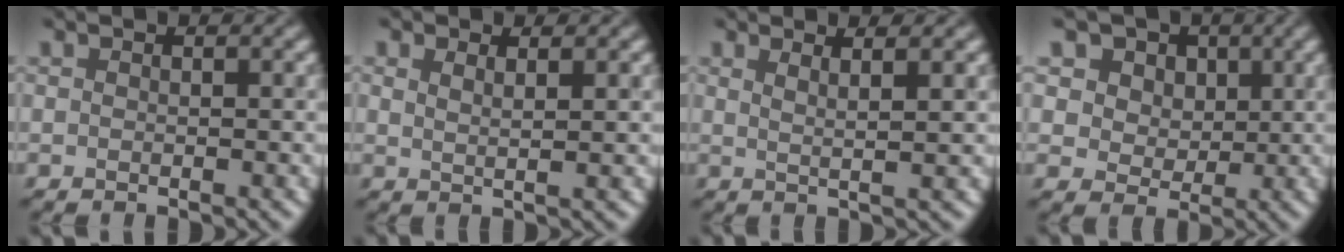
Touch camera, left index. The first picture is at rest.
{"total": 2.1, "force": [1.3, 0.8, 1.4], "torque": [-0.014, 0.003, 0.014]}
{"total": 2.8, "force": [1.7, 0.7, 2.2], "torque": [-0.031, 0.007, 0.013]}
{"total": 8.1, "force": [4.1, 6.0, 3.6], "torque": [-0.069, 0.002, 0.051]}